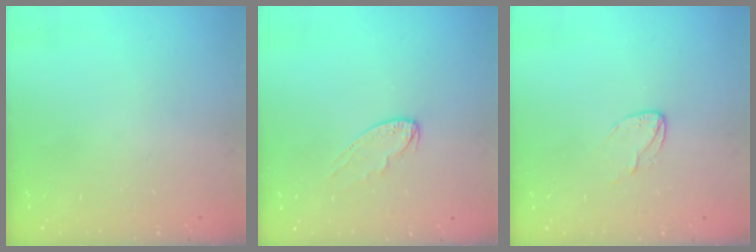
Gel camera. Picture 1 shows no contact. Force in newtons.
{"total": 5.9, "press": 5.9, "slide": 0.4}
{"total": 4.4, "press": 4.4, "slide": 0.4}